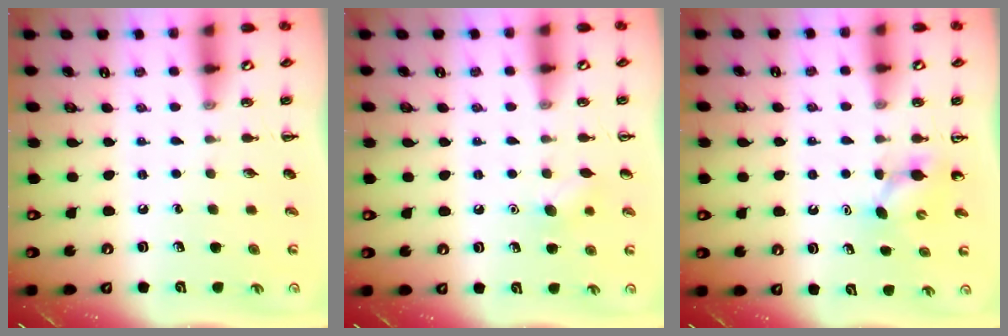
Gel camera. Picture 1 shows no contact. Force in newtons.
{"total": 6.1, "press": 5.9, "slide": 1.7}
{"total": 4.2, "press": 4.0, "slide": 1.1}